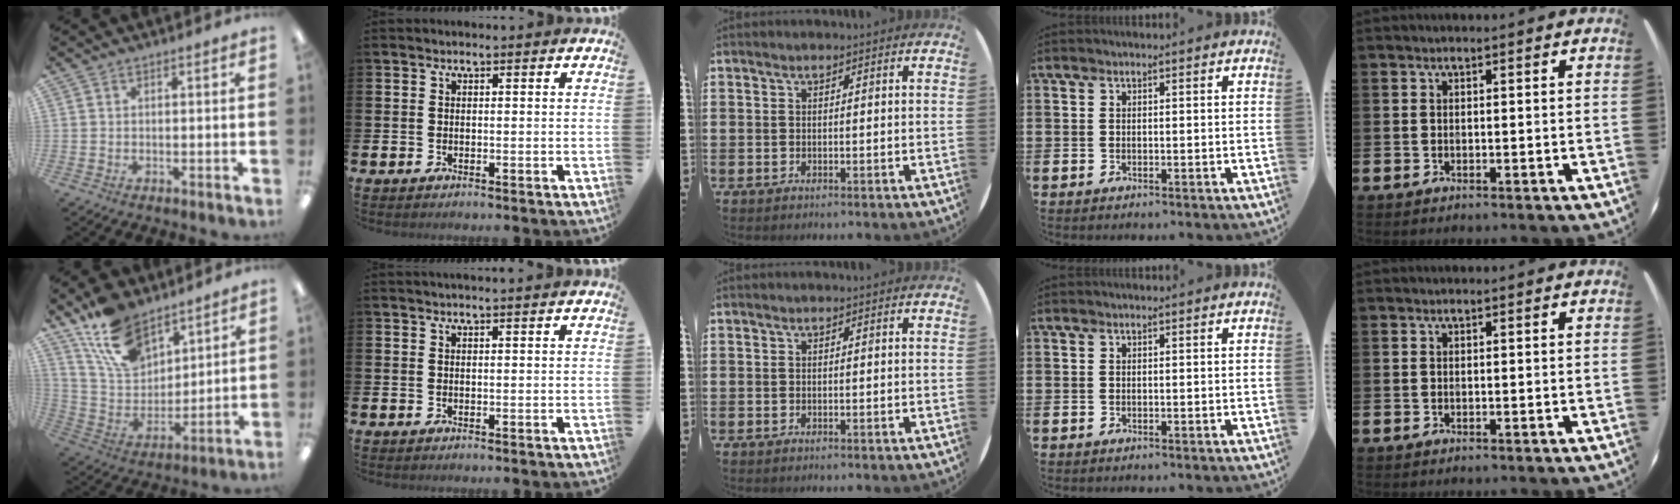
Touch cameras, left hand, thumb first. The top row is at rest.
{"thumb": {"total": 15.4, "force": [10.6, 8.4, 7.3], "torque": [-0.146, -0.046, 0.204]}, "index": {"total": 0.8, "force": [0.8, -0.1, 0.2], "torque": [-0.001, -0.002, 0.014]}}